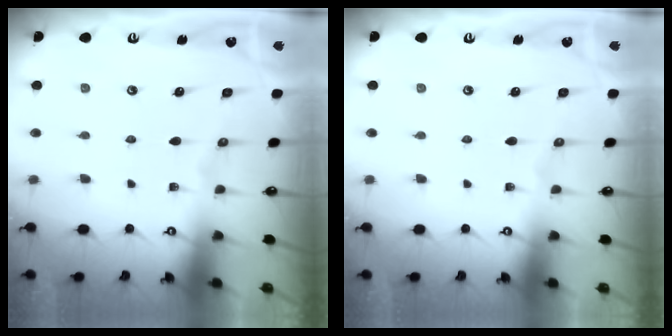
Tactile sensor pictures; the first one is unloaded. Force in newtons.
{"total": 0.0}